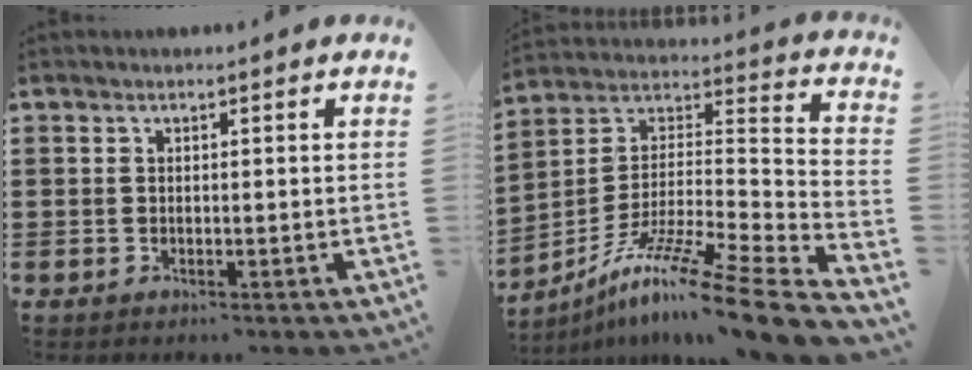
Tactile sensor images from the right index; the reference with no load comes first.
{"total": 13.1, "force": [-10.2, -0.6, 8.2], "torque": [-0.136, 0.007, -0.188]}